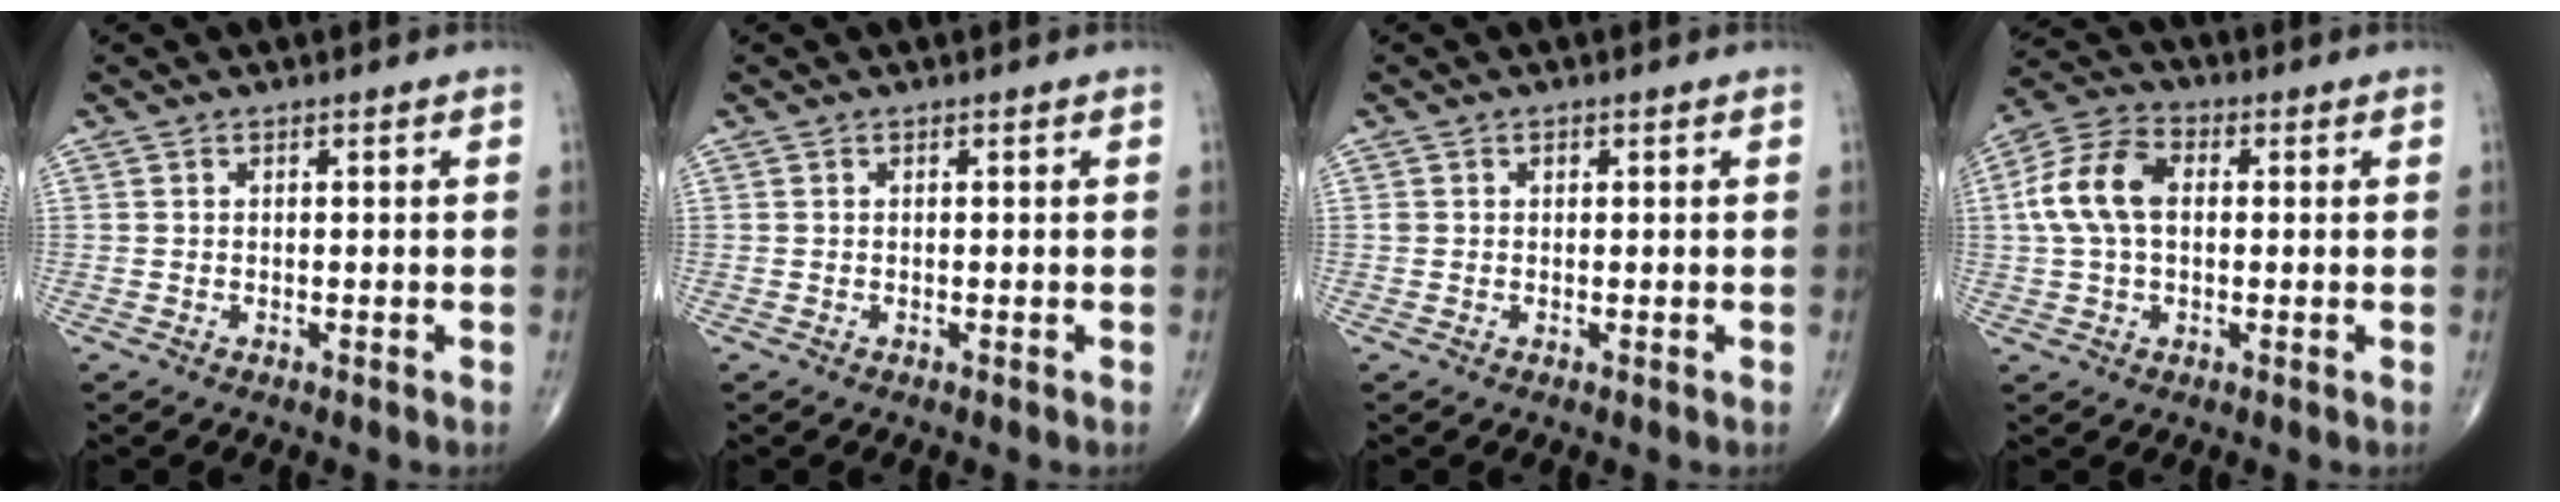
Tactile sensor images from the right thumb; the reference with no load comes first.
{"total": 0.0}
{"total": 0.7, "force": [0.2, 0.6, 0.3], "torque": [0.000, 0.000, 0.003]}
{"total": 10.8, "force": [1.1, 6.8, 8.2], "torque": [-0.172, 0.029, 0.015]}